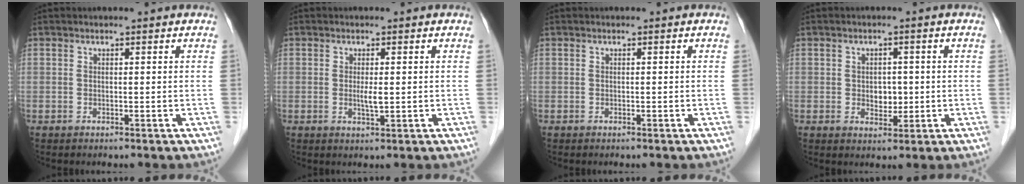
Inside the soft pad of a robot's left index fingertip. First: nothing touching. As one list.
[{"total": 1.9, "force": [-0.1, 0.4, 1.8], "torque": [-0.037, -0.006, -0.001]}, {"total": 0.0}, {"total": 3.1, "force": [-0.3, 2.3, 2.0], "torque": [-0.028, 0.001, 0.001]}]